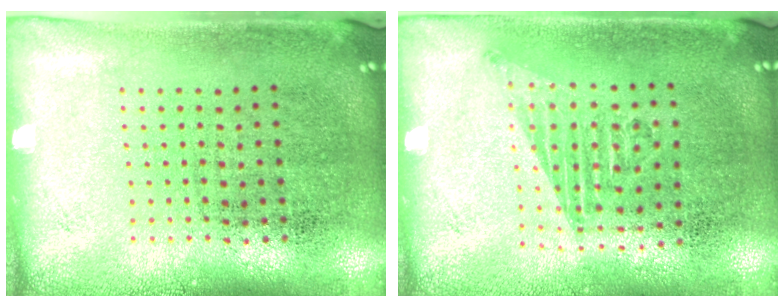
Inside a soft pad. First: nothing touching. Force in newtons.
{"total": 1.2, "press": 1.0, "slide": 0.7}